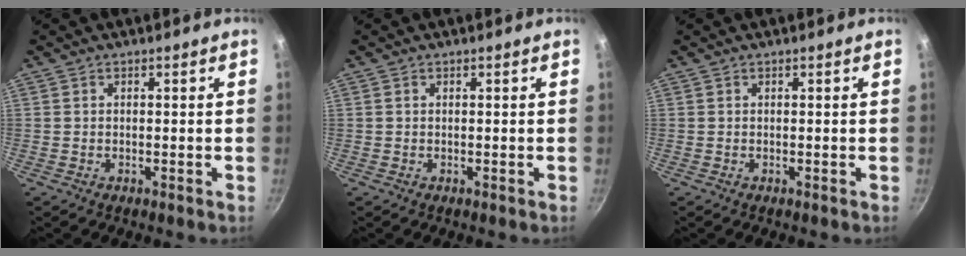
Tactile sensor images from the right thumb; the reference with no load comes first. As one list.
[{"total": 0.0}, {"total": 0.0}]